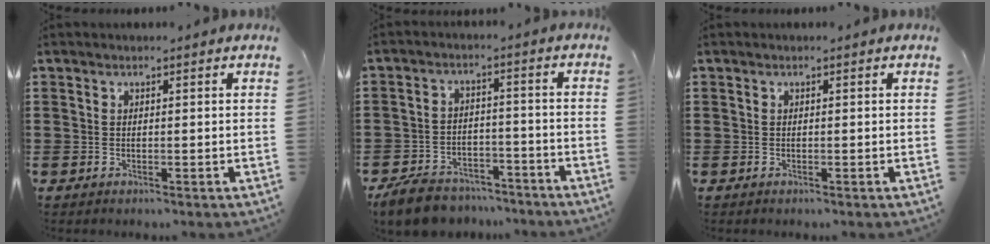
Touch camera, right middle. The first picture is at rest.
{"total": 6.2, "force": [-5.9, 1.6, 1.3], "torque": [-0.036, 0.012, -0.119]}
{"total": 0.0}